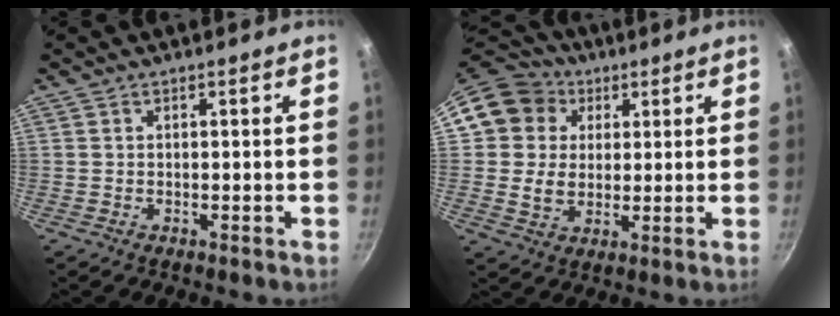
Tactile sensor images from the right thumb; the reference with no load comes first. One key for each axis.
{"total": 12.8, "fx": 4.7, "fy": 11.1, "fz": 4.3, "tx": -0.055, "ty": 0.007, "tz": 0.073}